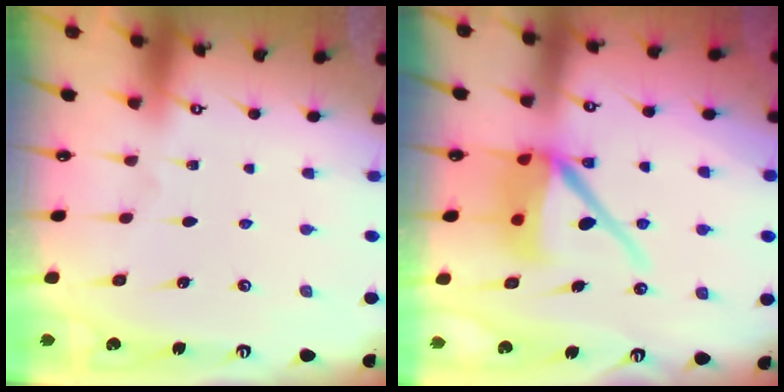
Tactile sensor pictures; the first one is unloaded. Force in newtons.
{"total": 12.5, "press": 12.3, "slide": 1.8}